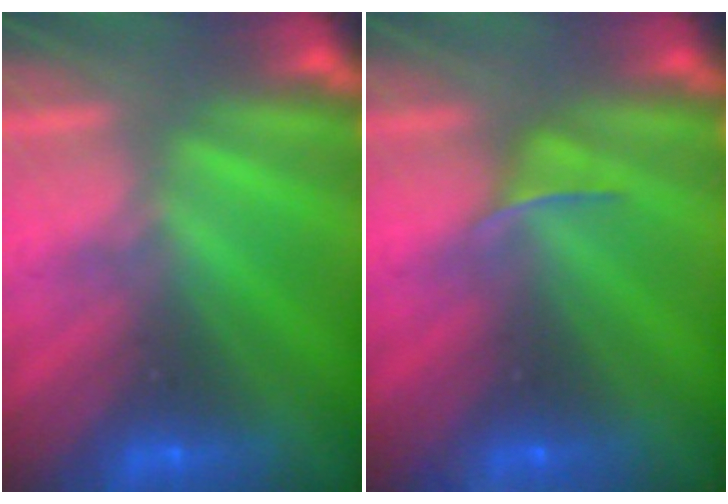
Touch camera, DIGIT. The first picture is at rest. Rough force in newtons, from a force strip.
{"total": 2.6}